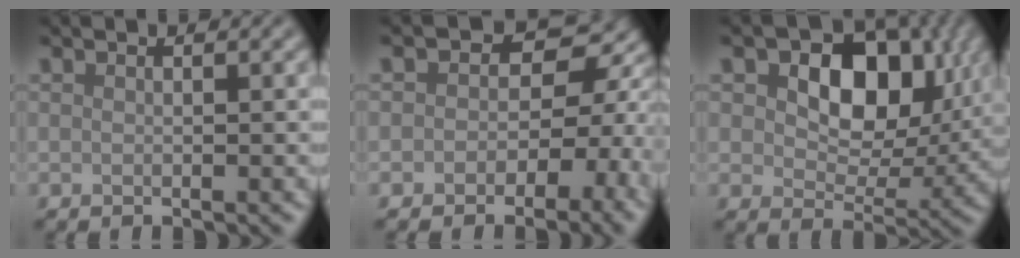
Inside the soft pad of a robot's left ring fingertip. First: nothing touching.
{"total": 6.0, "force": [-0.9, 4.6, 3.7], "torque": [-0.015, 0.006, -0.012]}
{"total": 8.1, "force": [2.3, 5.3, 5.6], "torque": [-0.096, -0.003, 0.043]}